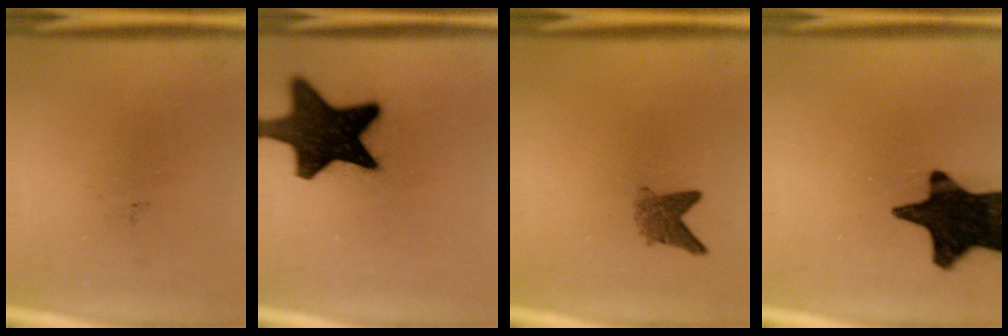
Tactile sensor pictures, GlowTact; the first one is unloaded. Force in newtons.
{"total": 18.0}
{"total": 3.0}
{"total": 19.2}